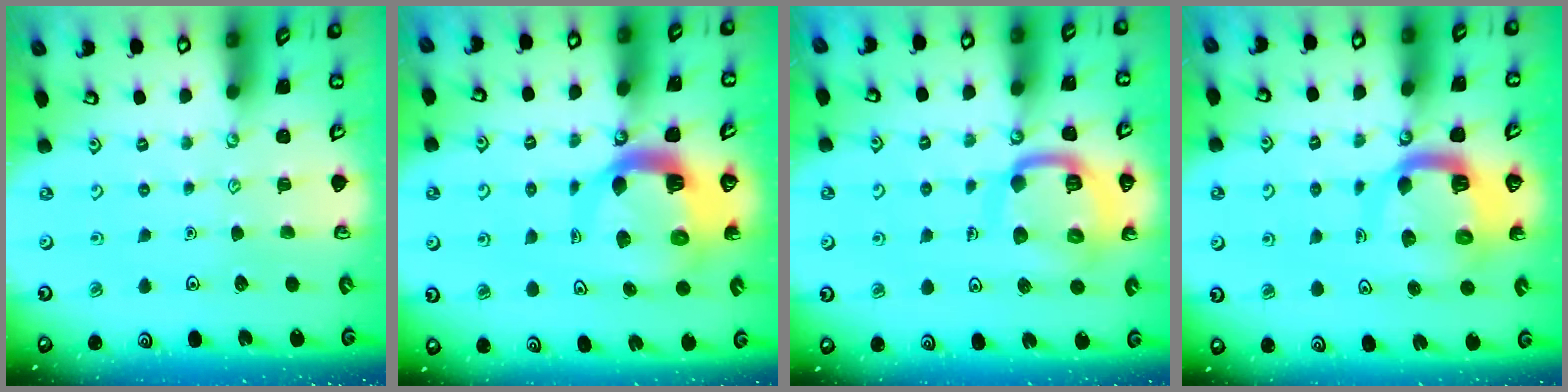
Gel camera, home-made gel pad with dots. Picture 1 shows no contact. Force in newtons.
{"total": 11.1, "press": 11.0, "slide": 1.5}
{"total": 15.0, "press": 14.9, "slide": 1.5}
{"total": 11.0, "press": 10.9, "slide": 1.3}